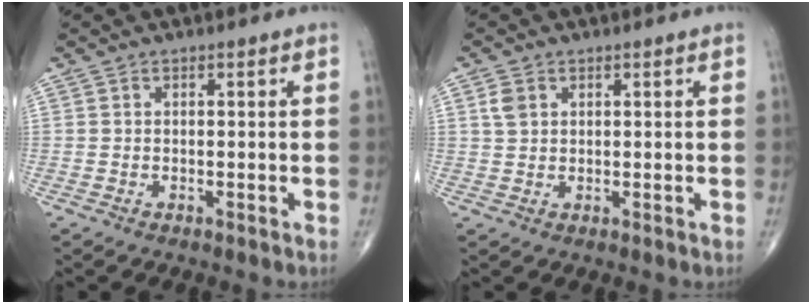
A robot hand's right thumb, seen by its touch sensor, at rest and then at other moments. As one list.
[{"total": 2.6, "force": [1.1, 1.9, 1.4], "torque": [-0.026, 0.002, 0.023]}]